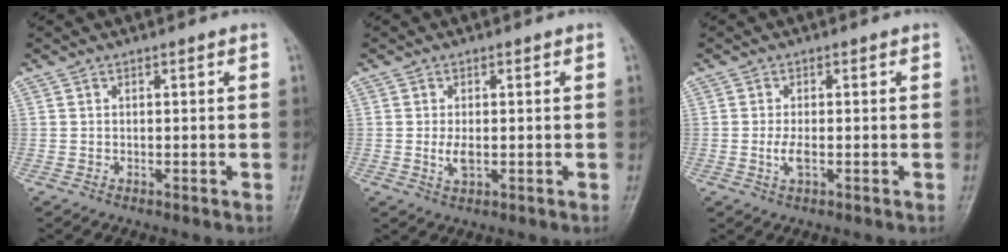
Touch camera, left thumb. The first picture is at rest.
{"total": 2.8, "force": [-0.2, 1.4, 2.4], "torque": [-0.050, -0.006, -0.004]}
{"total": 2.6, "force": [-0.5, 1.0, 2.4], "torque": [-0.056, -0.005, -0.011]}